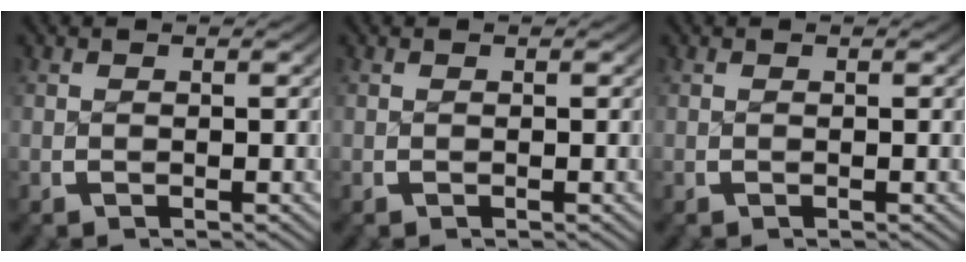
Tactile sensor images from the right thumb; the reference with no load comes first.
{"total": 0.0}
{"total": 0.0}